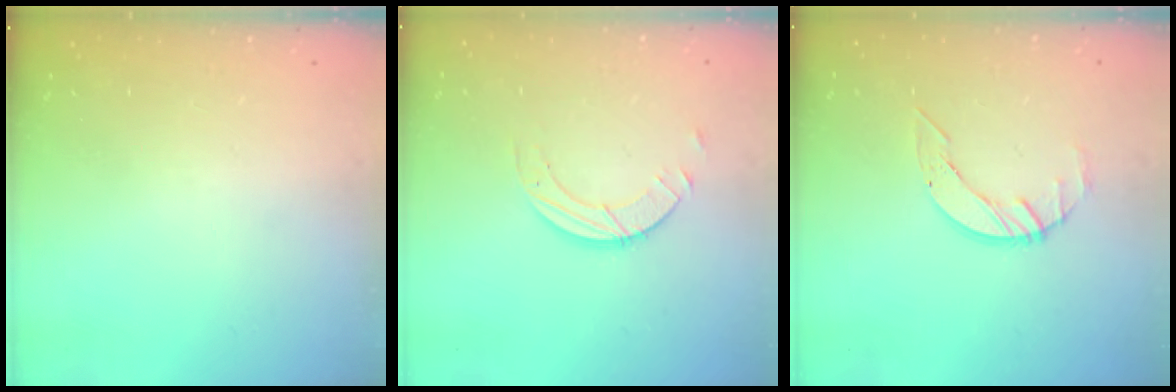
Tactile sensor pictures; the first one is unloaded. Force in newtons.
{"total": 3.4, "press": 3.4, "slide": 0.3}
{"total": 3.6, "press": 3.6, "slide": 0.4}